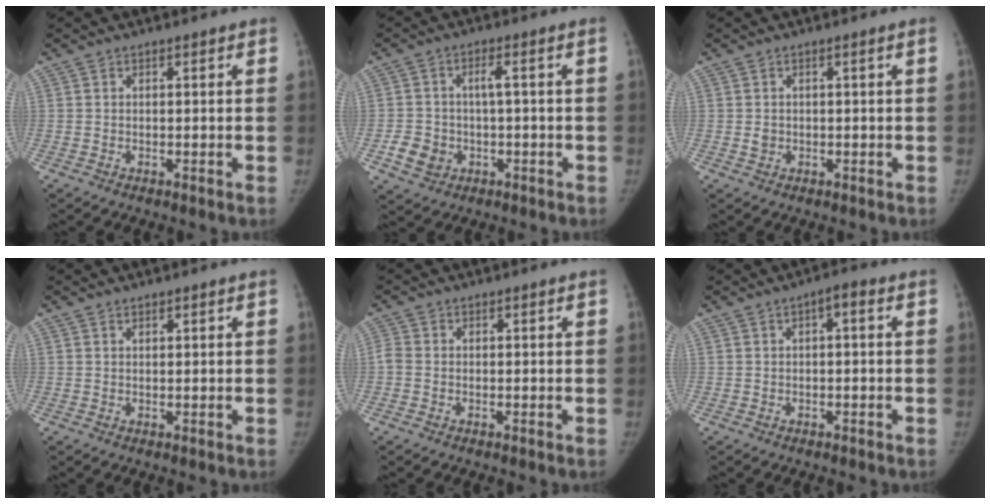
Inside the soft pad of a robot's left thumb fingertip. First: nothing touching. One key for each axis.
{"total": 5.8, "fx": -1.7, "fy": 4.2, "fz": 3.6, "tx": -0.055, "ty": 0.020, "tz": -0.020}
{"total": 1.1, "fx": 0.0, "fy": 0.9, "fz": 0.7, "tx": -0.006, "ty": 0.004, "tz": 0.006}
{"total": 0.5, "fx": 0.4, "fy": 0.3, "fz": 0.2, "tx": 0.002, "ty": -0.002, "tz": 0.005}
{"total": 1.8, "fx": -0.5, "fy": 1.3, "fz": 1.0, "tx": -0.024, "ty": -0.001, "tz": -0.019}
{"total": 2.3, "fx": 0.1, "fy": 1.0, "fz": 2.0, "tx": -0.022, "ty": 0.015, "tz": -0.007}